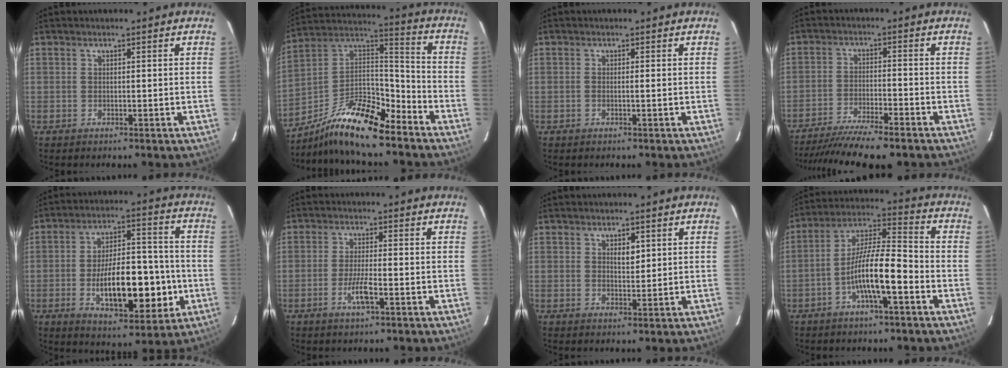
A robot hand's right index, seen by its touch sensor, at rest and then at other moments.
{"total": 15.3, "force": [-12.1, 3.3, 8.8], "torque": [-0.153, 0.034, -0.212]}
{"total": 0.5, "force": [-0.2, -0.1, 0.5], "torque": [-0.010, 0.001, -0.004]}
{"total": 13.4, "force": [-11.5, 0.7, 6.7], "torque": [-0.109, -0.022, -0.181]}
{"total": 16.1, "force": [-3.8, 6.1, 14.4], "torque": [-0.230, 0.013, -0.053]}
{"total": 4.2, "force": [-1.8, 0.4, 3.8], "torque": [-0.075, -0.004, -0.034]}
{"total": 2.2, "force": [1.0, 1.0, 1.7], "torque": [-0.028, 0.000, 0.018]}
{"total": 11.4, "force": [-4.1, 1.7, 10.5], "torque": [-0.196, 0.015, -0.074]}